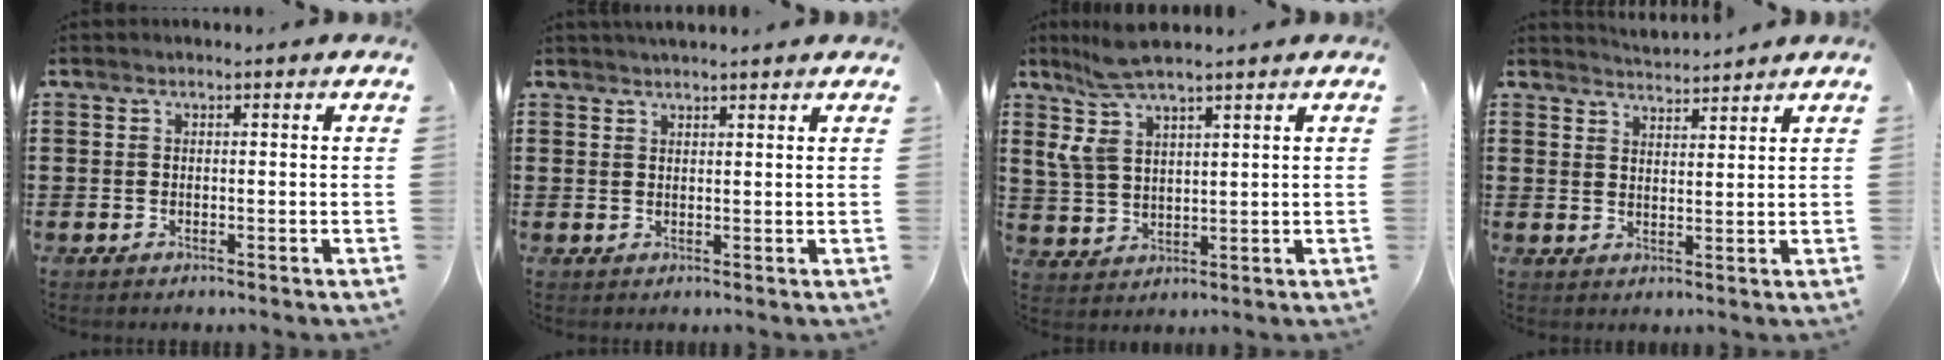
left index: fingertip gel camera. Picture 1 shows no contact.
{"total": 1.6, "force": [1.6, 0.1, 0.5], "torque": [-0.011, 0.004, 0.030]}
{"total": 7.5, "force": [5.2, 2.3, 4.9], "torque": [-0.123, -0.007, 0.093]}
{"total": 3.0, "force": [2.9, -0.3, -0.1], "torque": [-0.008, -0.012, 0.055]}